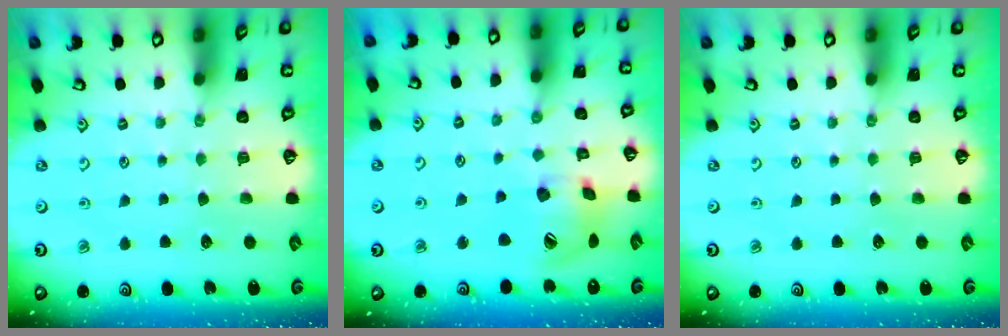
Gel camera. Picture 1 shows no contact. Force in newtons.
{"total": 14.9, "press": 14.7, "slide": 2.5}
{"total": 0.0}